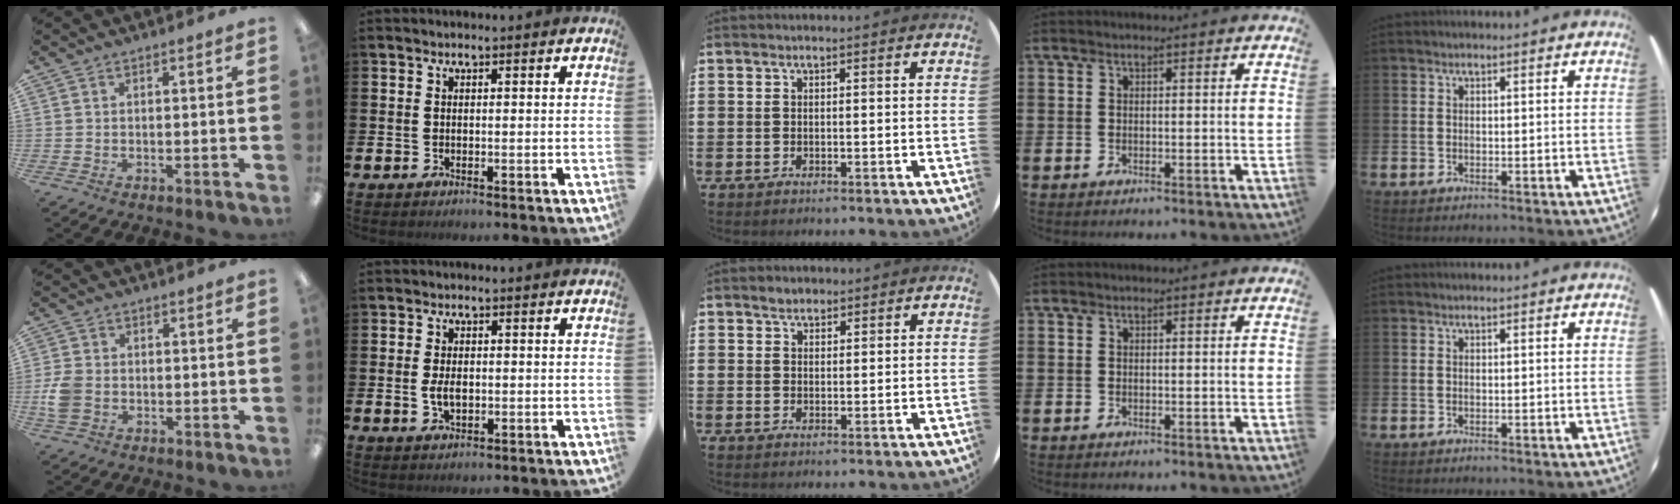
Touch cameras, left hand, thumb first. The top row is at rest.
{"thumb": {"total": 6.4, "force": [-1.3, 5.0, 3.7], "torque": [-0.072, 0.008, -0.022]}, "index": {"total": 2.9, "force": [-0.2, 1.7, 2.3], "torque": [-0.030, 0.000, -0.008]}, "middle": {"total": 1.7, "force": [1.5, 0.7, 0.4], "torque": [-0.002, 0.000, 0.027]}}